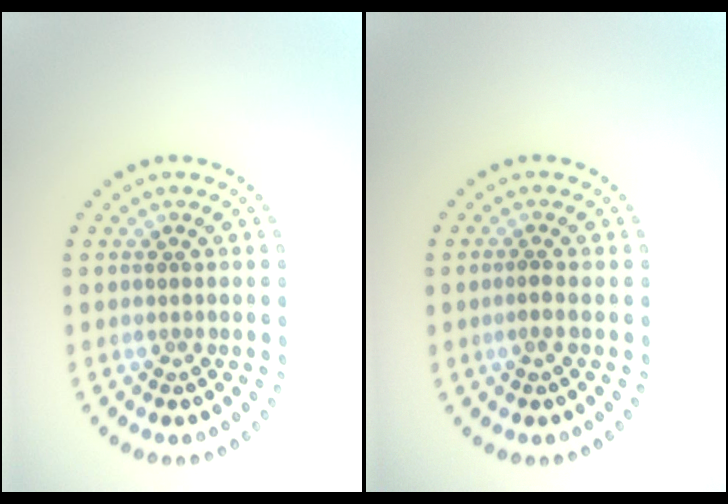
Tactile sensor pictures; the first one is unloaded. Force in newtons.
{"total": 0.8, "press": 0.4, "slide": 0.7}